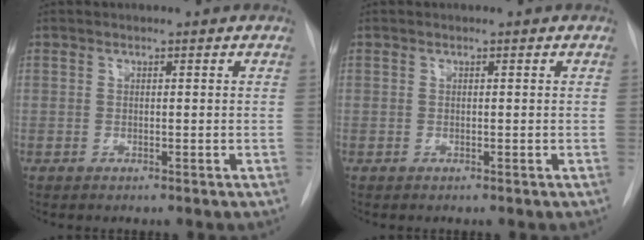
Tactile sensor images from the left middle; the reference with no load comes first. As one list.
[{"total": 0.0}]